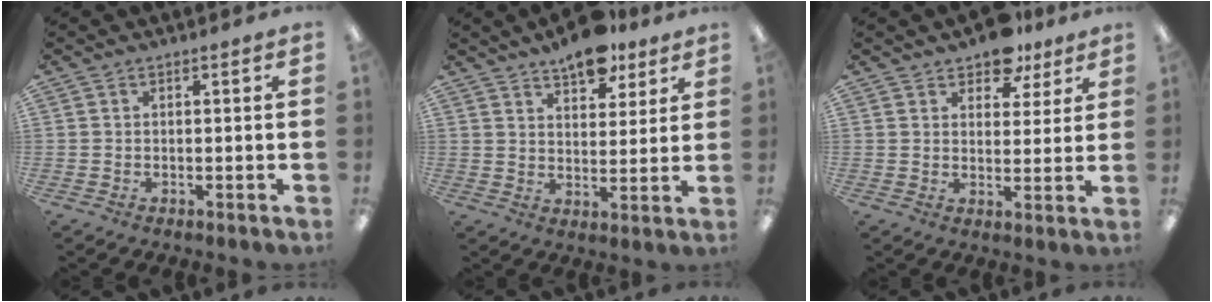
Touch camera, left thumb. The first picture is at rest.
{"total": 10.1, "force": [7.9, 4.3, 4.6], "torque": [-0.054, -0.043, 0.138]}
{"total": 7.7, "force": [6.2, 3.9, 2.4], "torque": [-0.020, -0.038, 0.110]}